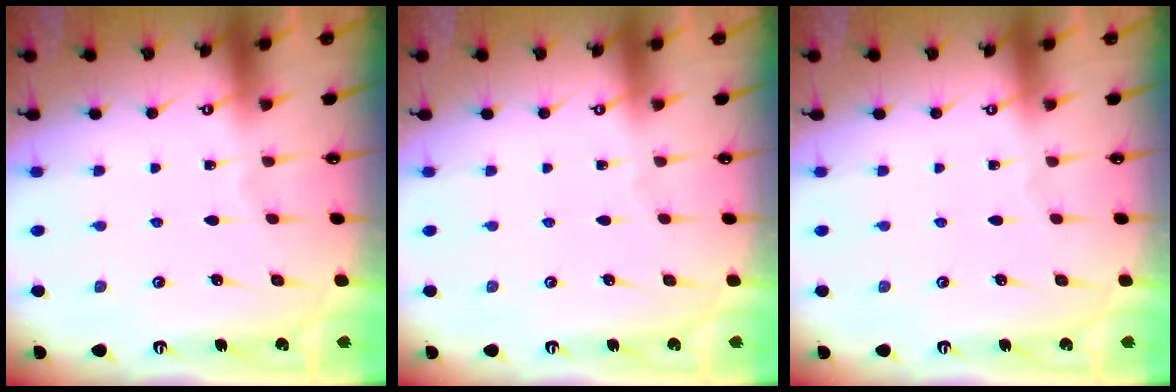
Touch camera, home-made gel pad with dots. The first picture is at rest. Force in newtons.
{"total": 0.0}
{"total": 0.0}